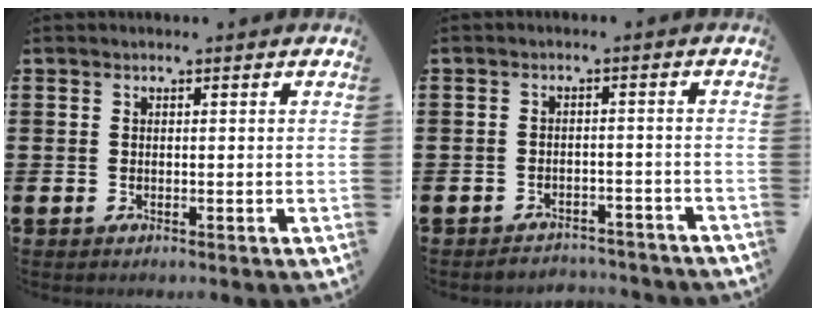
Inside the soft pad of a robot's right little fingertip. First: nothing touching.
{"total": 2.2, "force": [-2.2, 0.1, -0.2], "torque": [-0.004, 0.004, -0.048]}